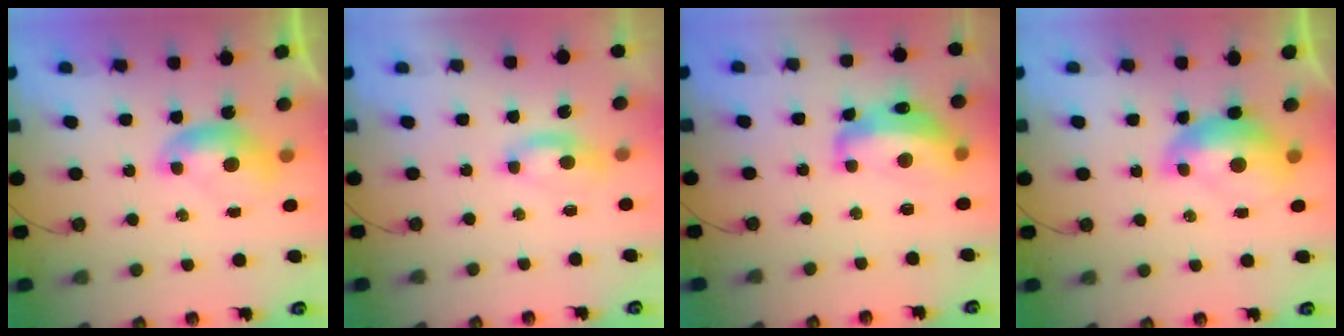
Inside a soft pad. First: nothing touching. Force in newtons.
{"total": 0.8, "press": 0.6, "slide": 0.4}
{"total": 8.5, "press": 8.5, "slide": 1.2}
{"total": 2.2, "press": 2.1, "slide": 0.7}